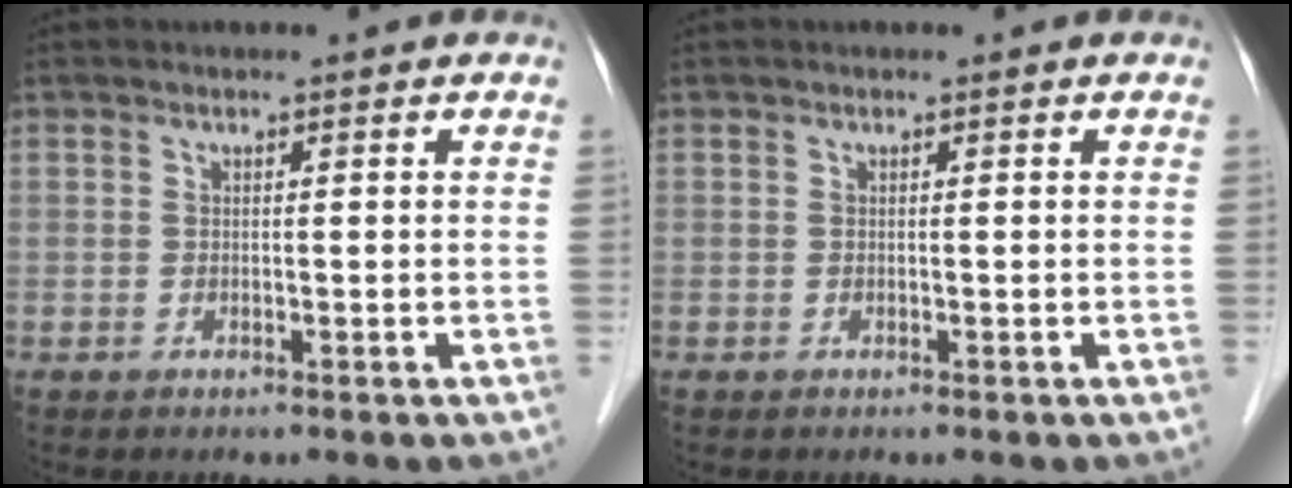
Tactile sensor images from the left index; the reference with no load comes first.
{"total": 0.0}